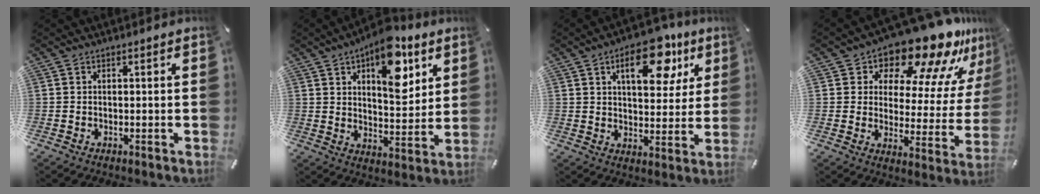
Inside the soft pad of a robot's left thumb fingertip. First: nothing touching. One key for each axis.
{"total": 14.6, "fx": 7.8, "fy": 7.4, "fz": 9.9, "tx": -0.135, "ty": -0.035, "tz": 0.132}
{"total": 15.9, "fx": 7.9, "fy": 8.4, "fz": 10.9, "tx": -0.135, "ty": -0.032, "tz": 0.126}
{"total": 17.7, "fx": 14.6, "fy": 6.3, "fz": 7.9, "tx": -0.120, "ty": -0.127, "tz": 0.243}